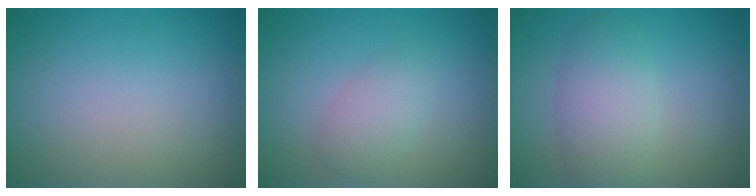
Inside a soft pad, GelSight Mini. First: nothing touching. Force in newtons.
{"total": 2.4, "press": 2.4, "slide": 0.1}
{"total": 4.1, "press": 4.1, "slide": 0.1}